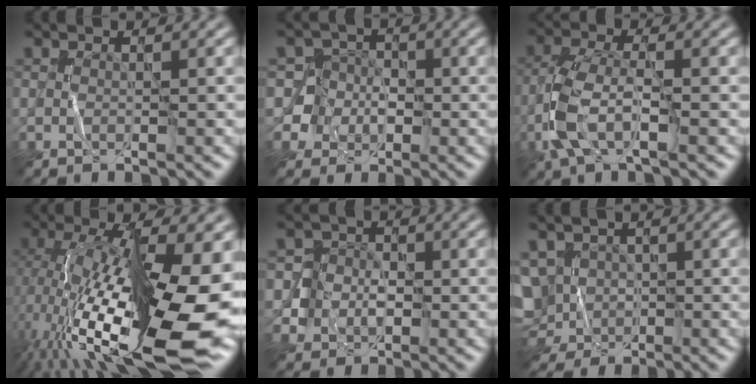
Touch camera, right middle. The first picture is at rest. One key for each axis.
{"total": 3.8, "fx": -1.0, "fy": 3.6, "fz": -0.4, "tx": 0.035, "ty": 0.013, "tz": -0.031}
{"total": 4.4, "fx": -1.9, "fy": 1.9, "fz": 3.5, "tx": -0.086, "ty": 0.006, "tz": -0.043}
{"total": 17.2, "fx": -2.9, "fy": 5.8, "fz": 16.0, "tx": -0.275, "ty": -0.006, "tz": -0.046}
{"total": 3.4, "fx": -0.6, "fy": 3.3, "fz": 0.2, "tx": 0.015, "ty": 0.017, "tz": -0.025}
{"total": 7.5, "fx": -1.9, "fy": 6.7, "fz": 2.9, "tx": -0.067, "ty": -0.016, "tz": -0.040}